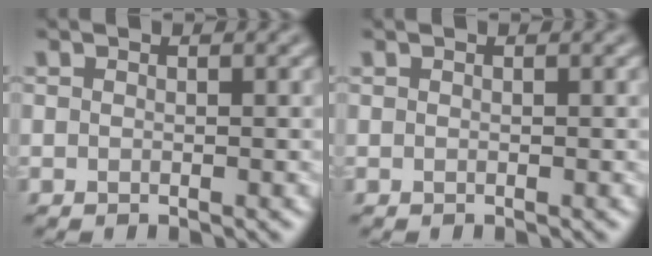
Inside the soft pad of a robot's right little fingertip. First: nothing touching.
{"total": 0.0}